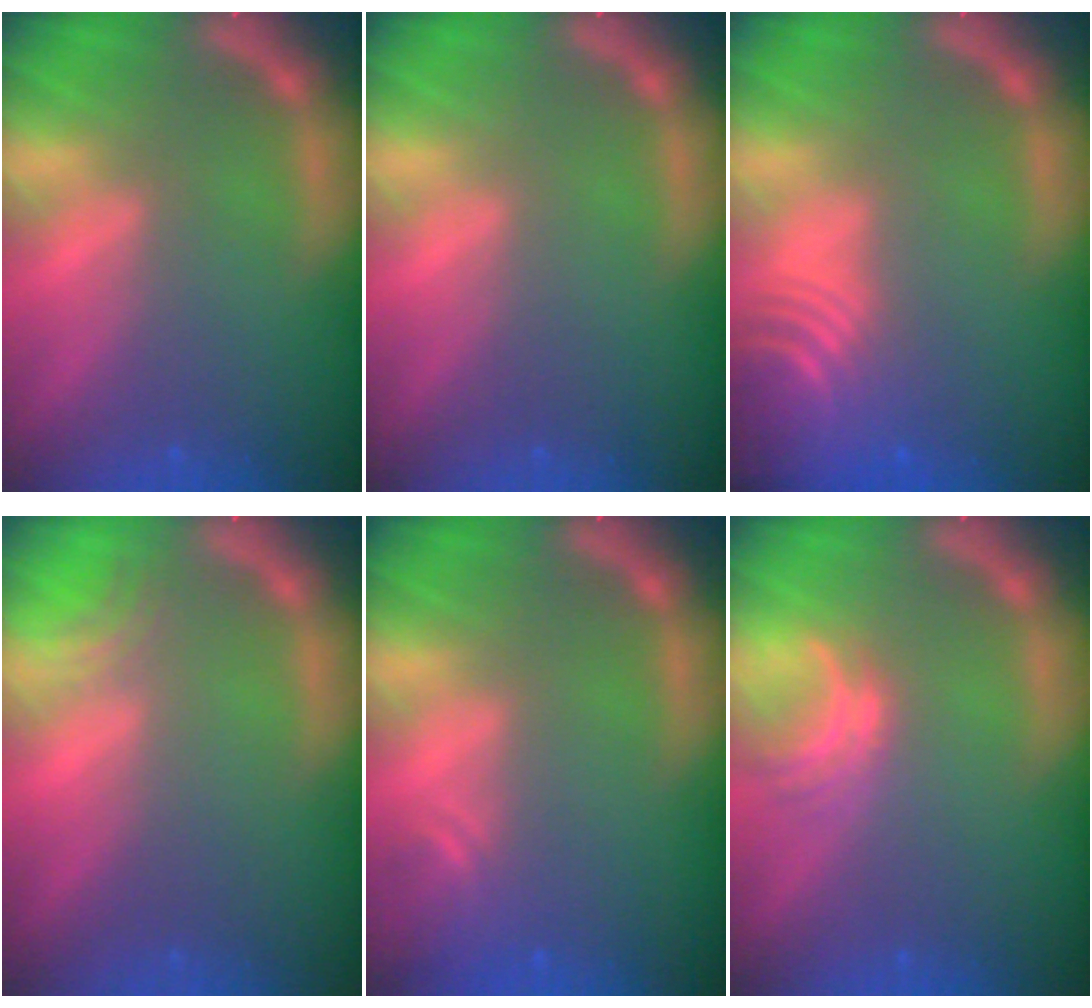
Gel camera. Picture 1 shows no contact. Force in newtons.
{"total": 0.0}
{"total": 9.1}
{"total": 1.5}
{"total": 1.9}
{"total": 2.5}